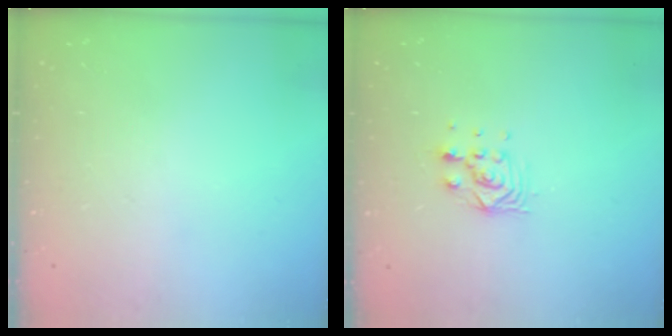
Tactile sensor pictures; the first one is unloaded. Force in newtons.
{"total": 7.4, "press": 7.3, "slide": 0.6}